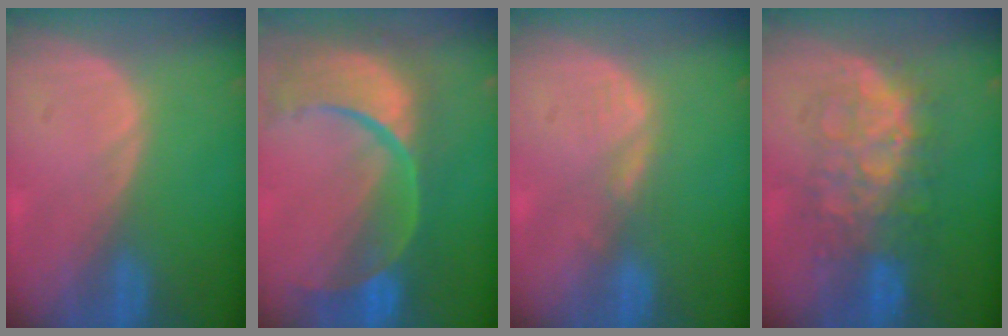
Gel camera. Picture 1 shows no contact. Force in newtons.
{"total": 13.6, "press": 10.9, "slide": 8.2}
{"total": 1.6, "press": 1.6, "slide": 0.2}
{"total": 8.3, "press": 8.3, "slide": 0.2}